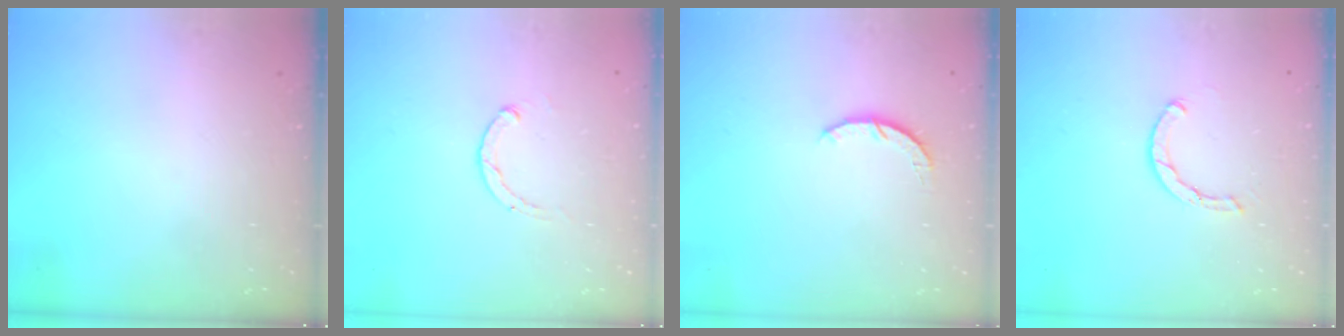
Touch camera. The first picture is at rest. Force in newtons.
{"total": 1.8, "press": 1.7, "slide": 0.5}
{"total": 3.0, "press": 3.0, "slide": 0.4}
{"total": 2.5, "press": 2.5, "slide": 0.1}